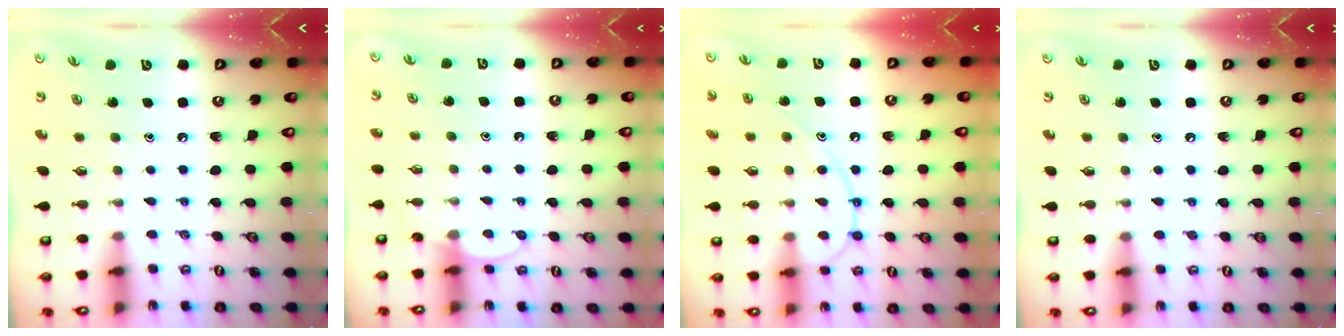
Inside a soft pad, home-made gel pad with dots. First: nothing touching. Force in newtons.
{"total": 6.1, "press": 6.1, "slide": 0.6}
{"total": 12.6, "press": 12.6, "slide": 1.1}
{"total": 3.0, "press": 2.9, "slide": 0.3}